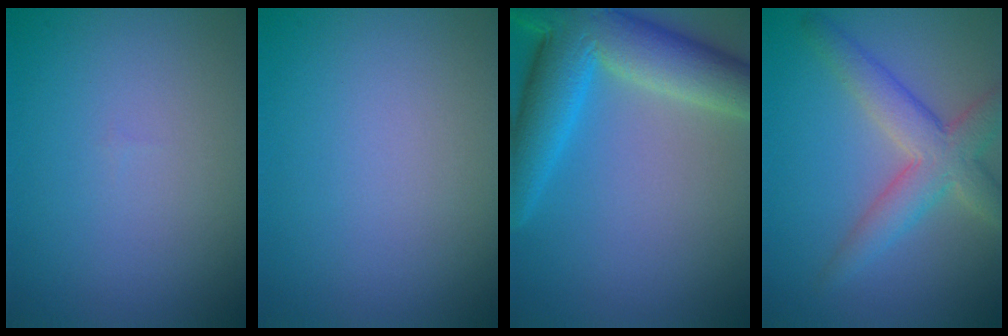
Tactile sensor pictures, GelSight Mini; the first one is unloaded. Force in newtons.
{"total": 0.0}
{"total": 9.6, "press": 9.6, "slide": 0.5}
{"total": 5.0, "press": 5.0, "slide": 0.3}